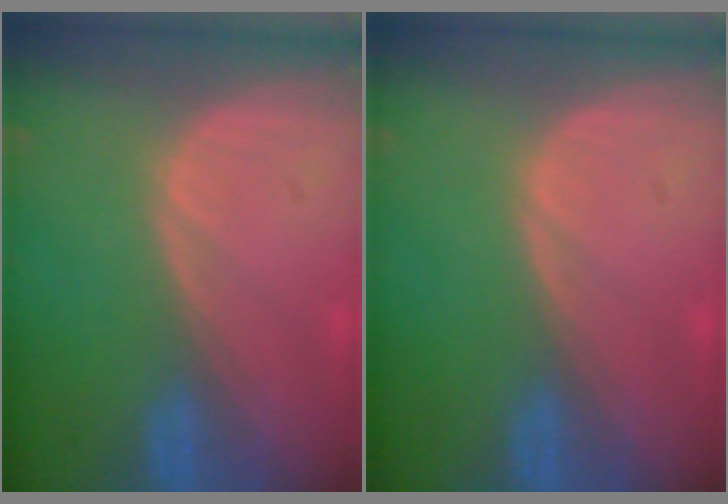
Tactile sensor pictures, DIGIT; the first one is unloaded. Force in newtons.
{"total": 0.0}